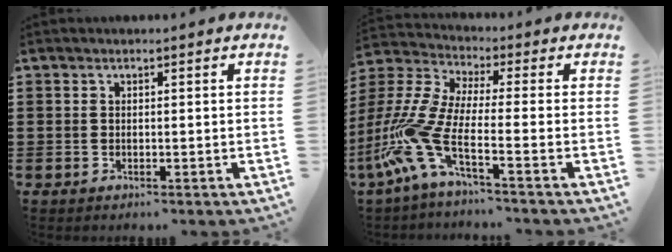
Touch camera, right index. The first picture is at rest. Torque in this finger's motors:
{"motor_torque": [2.15, -0.01, 1.05, 0.21]}